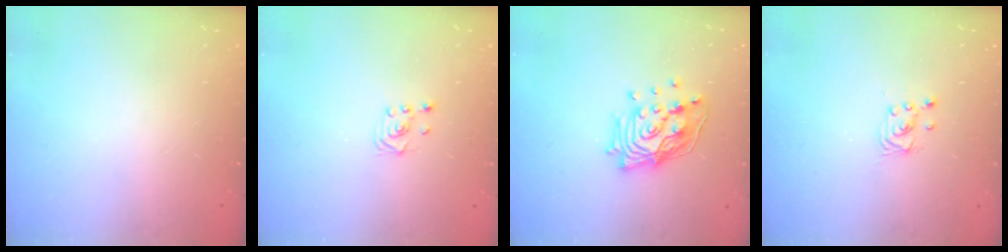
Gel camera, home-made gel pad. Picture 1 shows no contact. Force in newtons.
{"total": 2.3, "press": 2.2, "slide": 0.8}
{"total": 17.0, "press": 16.1, "slide": 5.5}
{"total": 2.5, "press": 2.5, "slide": 0.2}